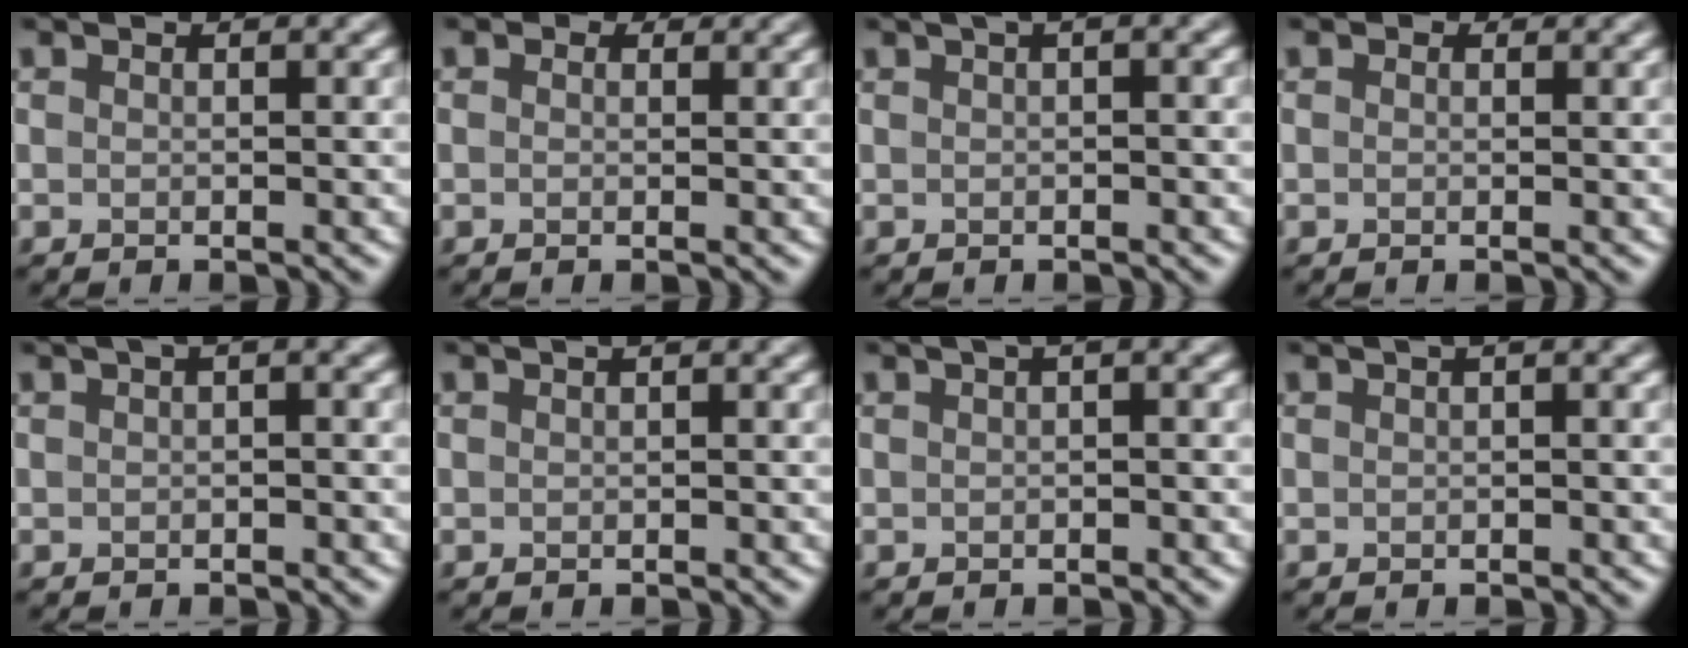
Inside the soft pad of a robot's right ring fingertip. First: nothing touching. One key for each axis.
{"total": 1.1, "fx": 0.6, "fy": 0.8, "fz": 0.5, "tx": -0.008, "ty": -0.003, "tz": 0.000}
{"total": 2.2, "fx": 1.0, "fy": 0.6, "fz": 1.9, "tx": -0.024, "ty": 0.005, "tz": 0.012}
{"total": 0.5, "fx": 0.2, "fy": 0.4, "fz": 0.2, "tx": -0.002, "ty": -0.006, "tz": -0.004}
{"total": 1.9, "fx": 0.7, "fy": 0.5, "fz": 1.7, "tx": -0.023, "ty": 0.004, "tz": 0.007}
{"total": 0.8, "fx": 0.3, "fy": 0.1, "fz": 0.7, "tx": -0.010, "ty": 0.009, "tz": 0.007}
{"total": 1.9, "fx": 0.7, "fy": 0.4, "fz": 1.8, "tx": -0.022, "ty": 0.006, "tz": 0.008}
{"total": 1.5, "fx": 0.6, "fy": 0.3, "fz": 1.4, "tx": -0.020, "ty": 0.005, "tz": 0.008}